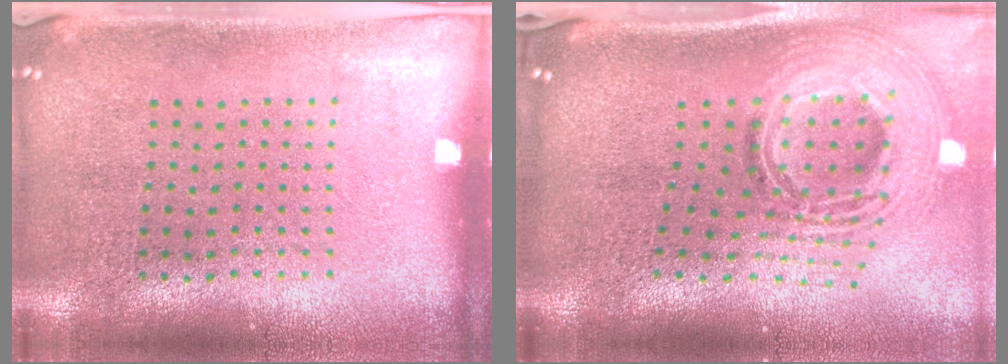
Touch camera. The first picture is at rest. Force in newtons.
{"total": 2.8, "press": 2.0, "slide": 2.0}